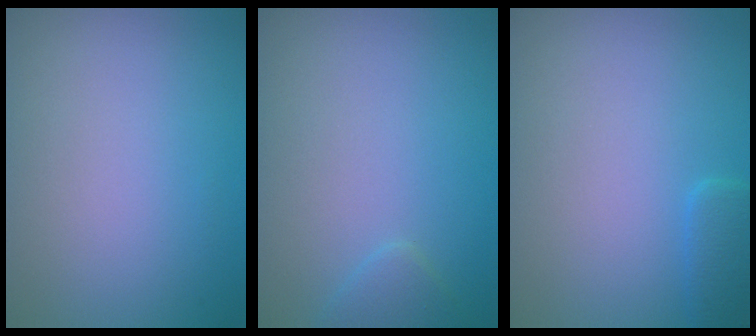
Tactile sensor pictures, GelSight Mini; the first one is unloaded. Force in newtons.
{"total": 1.3, "press": 1.3, "slide": 0.0}
{"total": 1.6, "press": 1.6, "slide": 0.1}